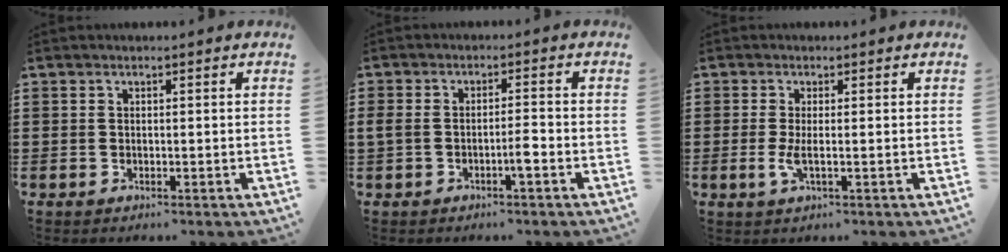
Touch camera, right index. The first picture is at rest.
{"total": 3.3, "force": [-1.4, 0.9, 2.8], "torque": [-0.051, 0.007, -0.027]}
{"total": 2.7, "force": [-0.3, 0.3, 2.6], "torque": [-0.064, -0.010, -0.009]}